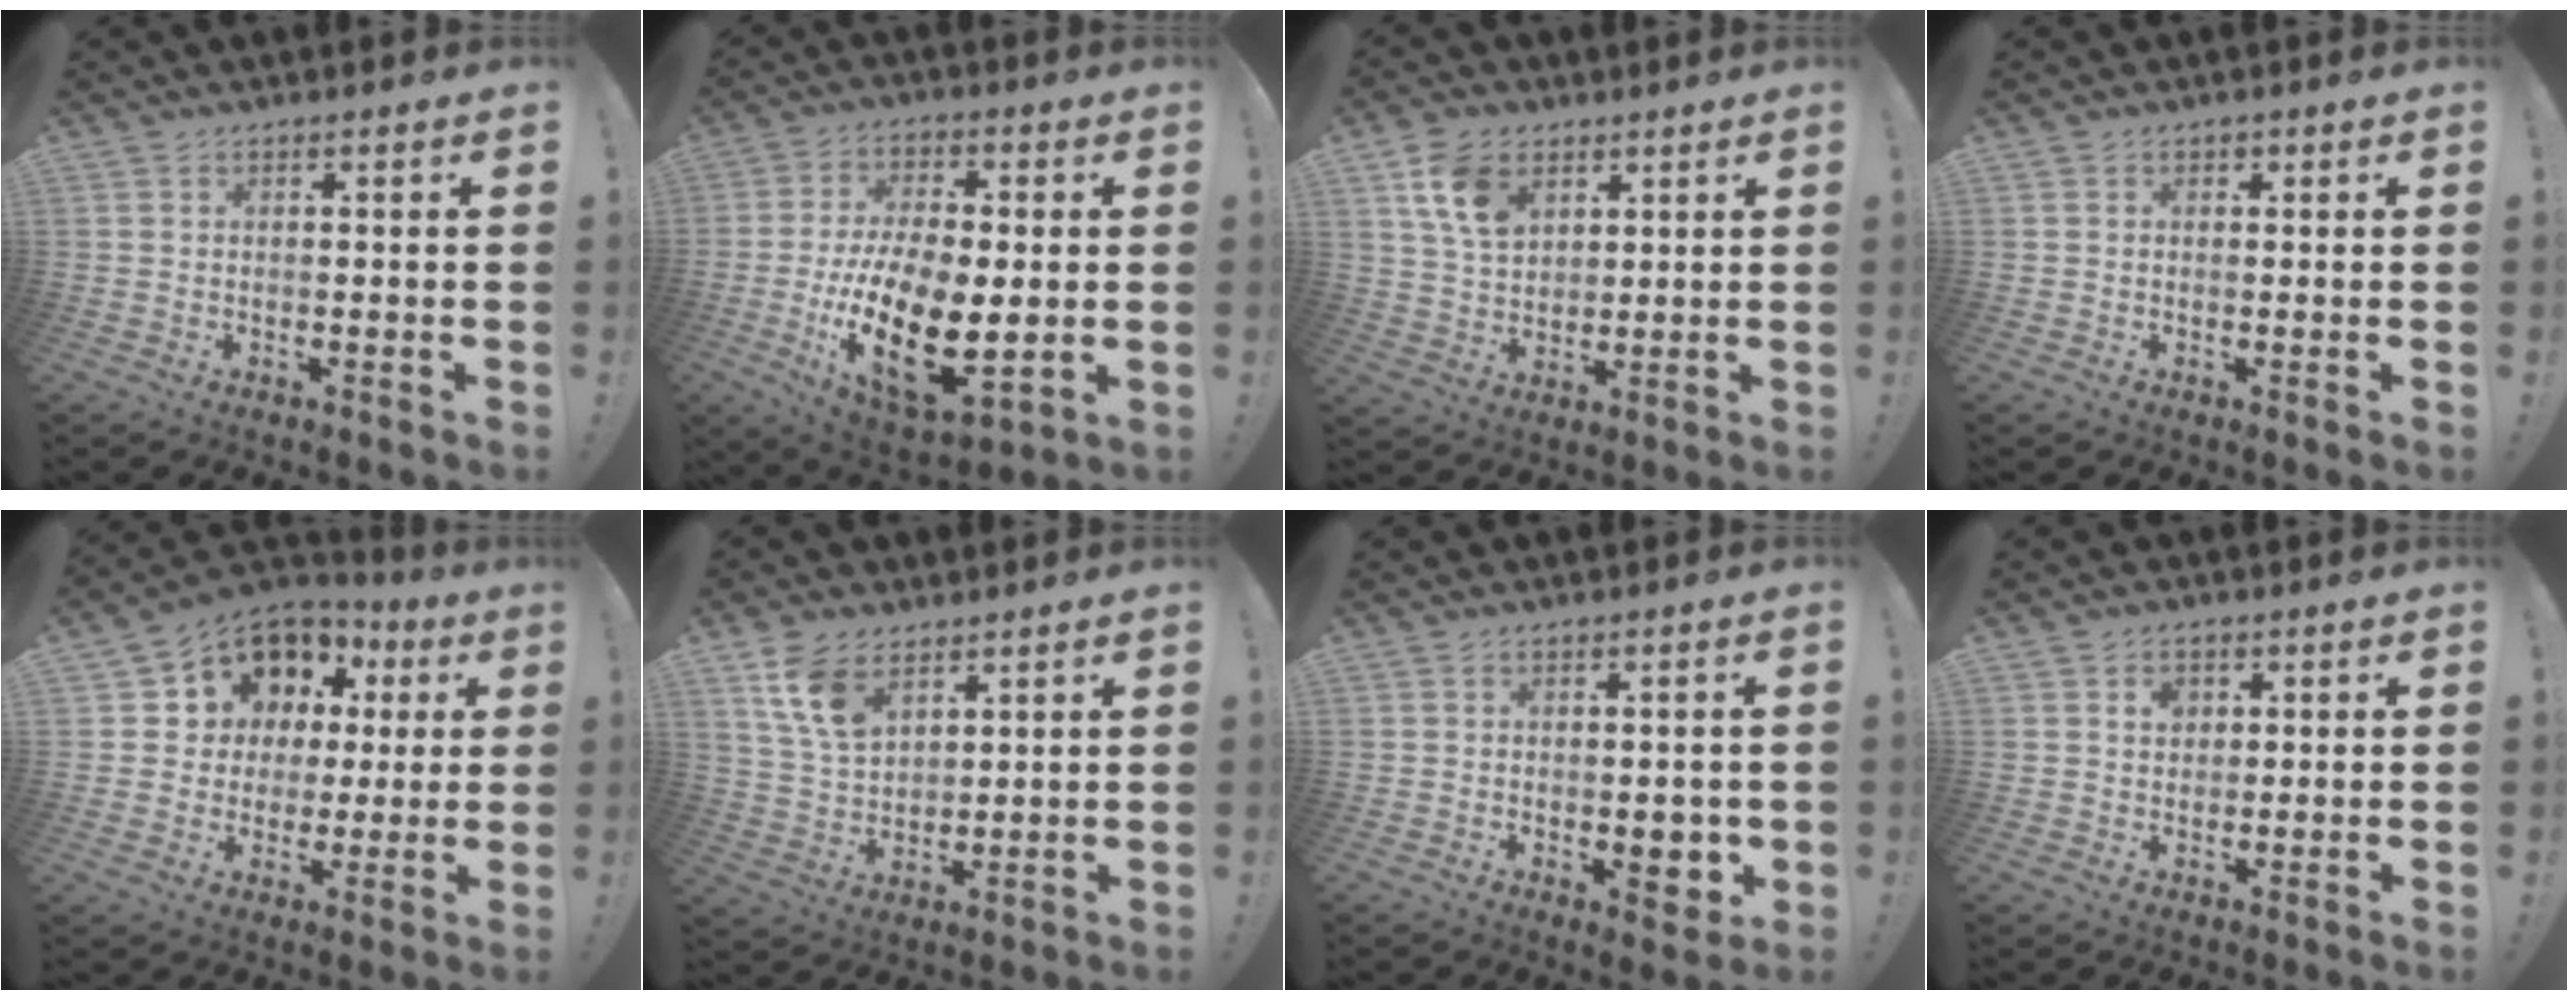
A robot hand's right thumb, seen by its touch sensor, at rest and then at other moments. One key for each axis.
{"total": 21.0, "fx": -3.6, "fy": 10.4, "fz": 17.9, "tx": -0.327, "ty": 0.003, "tz": -0.050}
{"total": 11.0, "fx": 5.5, "fy": 7.3, "fz": 6.1, "tx": -0.104, "ty": -0.010, "tz": 0.108}
{"total": 0.6, "fx": 0.1, "fy": 0.6, "fz": 0.2, "tx": -0.003, "ty": 0.001, "tz": 0.001}
{"total": 10.4, "fx": 4.1, "fy": 9.0, "fz": 3.2, "tx": -0.053, "ty": -0.030, "tz": 0.089}
{"total": 10.0, "fx": 6.1, "fy": 5.5, "fz": 5.7, "tx": -0.106, "ty": -0.020, "tz": 0.119}
{"total": 4.7, "fx": -0.5, "fy": 2.9, "fz": 3.6, "tx": -0.031, "ty": -0.001, "tz": -0.008}
{"total": 3.0, "fx": 0.9, "fy": 2.5, "fz": 1.4, "tx": -0.014, "ty": 0.000, "tz": 0.012}